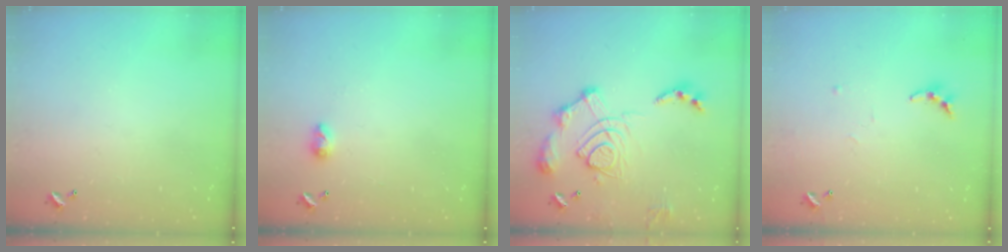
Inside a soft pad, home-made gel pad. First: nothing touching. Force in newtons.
{"total": 4.9, "press": 4.8, "slide": 0.7}
{"total": 17.1, "press": 17.0, "slide": 1.6}
{"total": 7.0, "press": 7.0, "slide": 0.4}